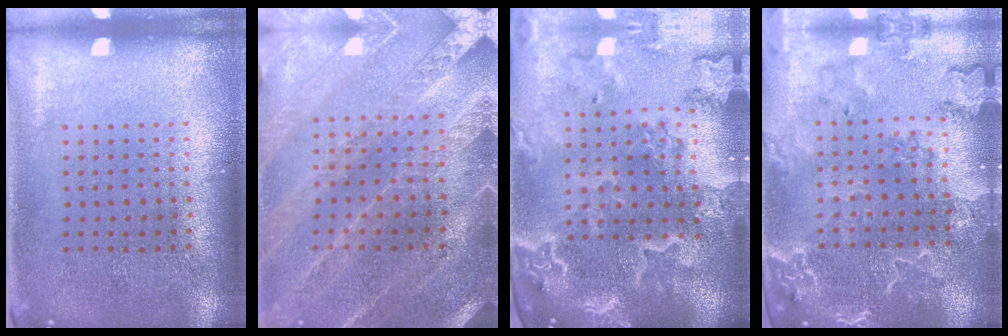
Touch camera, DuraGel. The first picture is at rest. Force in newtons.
{"total": 1.8, "press": 1.8, "slide": 0.1}
{"total": 4.0, "press": 3.4, "slide": 2.2}
{"total": 2.6, "press": 2.5, "slide": 0.9}